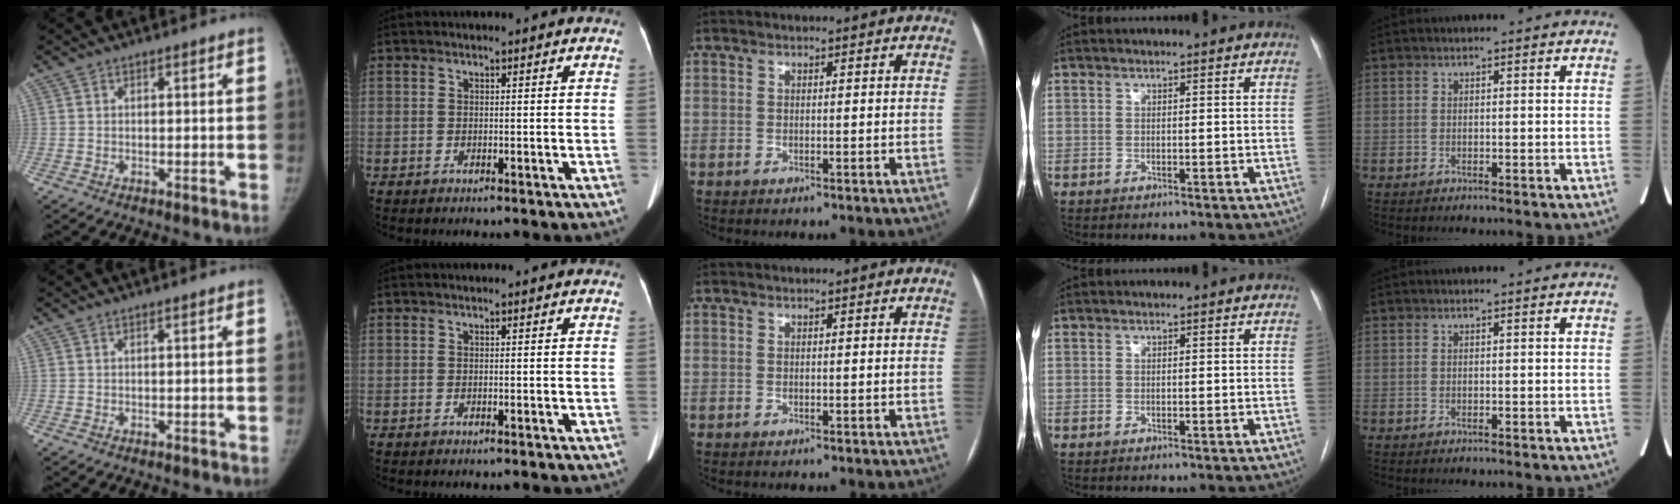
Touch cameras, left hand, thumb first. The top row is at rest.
{}